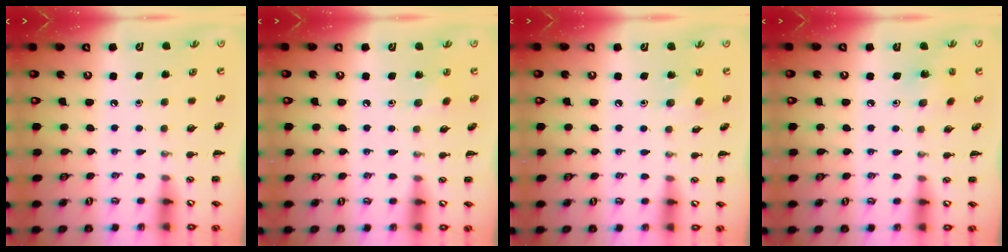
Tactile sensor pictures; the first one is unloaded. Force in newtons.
{"total": 5.0, "press": 4.7, "slide": 1.6}
{"total": 2.9, "press": 2.8, "slide": 1.0}
{"total": 2.0, "press": 1.9, "slide": 0.6}